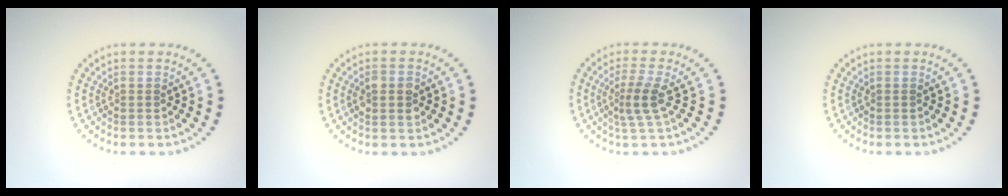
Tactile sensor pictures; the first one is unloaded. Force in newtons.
{"total": 1.6, "press": 1.6, "slide": 0.2}
{"total": 2.5, "press": 1.8, "slide": 1.6}
{"total": 0.0}